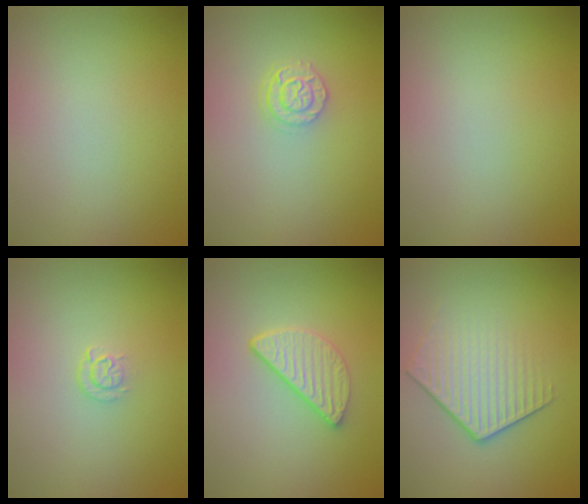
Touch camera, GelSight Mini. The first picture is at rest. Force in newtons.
{"total": 2.4, "press": 2.0, "slide": 1.3}
{"total": 0.0}
{"total": 1.1, "press": 0.6, "slide": 0.9}
{"total": 3.3, "press": 2.6, "slide": 2.0}
{"total": 4.4, "press": 2.9, "slide": 3.3}